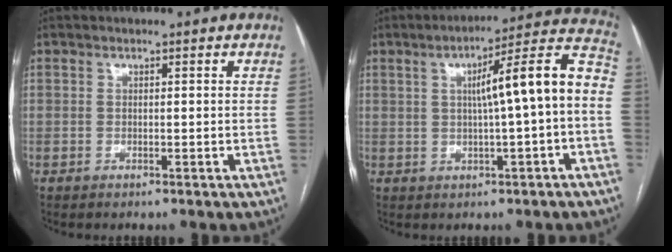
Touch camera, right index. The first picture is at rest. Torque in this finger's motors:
{"motor_torque": [1.20, -0.26, 0.52, 0.12]}